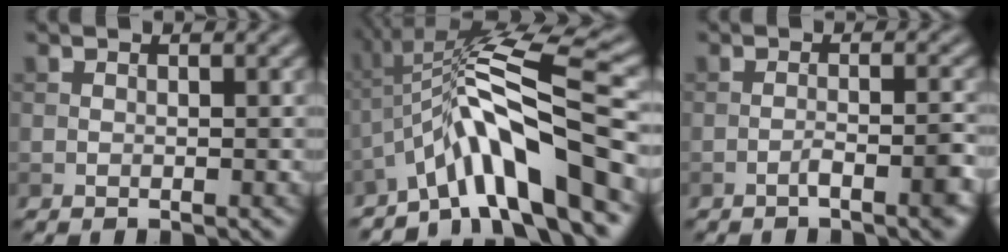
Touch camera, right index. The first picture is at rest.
{"total": 10.5, "force": [-4.3, 1.7, 9.4], "torque": [-0.145, 0.022, -0.078]}
{"total": 2.8, "force": [-1.5, 0.6, 2.3], "torque": [-0.033, 0.008, -0.029]}